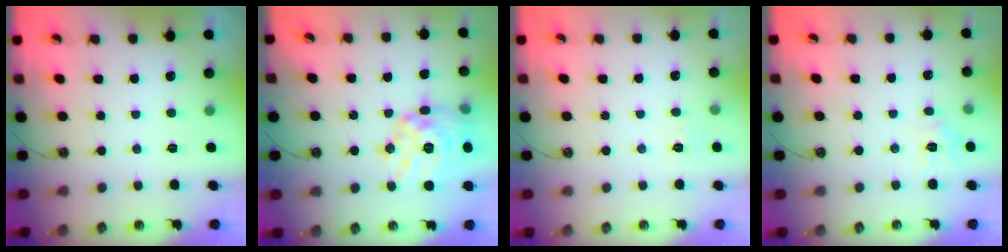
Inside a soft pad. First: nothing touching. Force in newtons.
{"total": 16.7, "press": 16.6, "slide": 1.6}
{"total": 3.7, "press": 3.7, "slide": 0.5}
{"total": 6.3, "press": 6.2, "slide": 0.5}